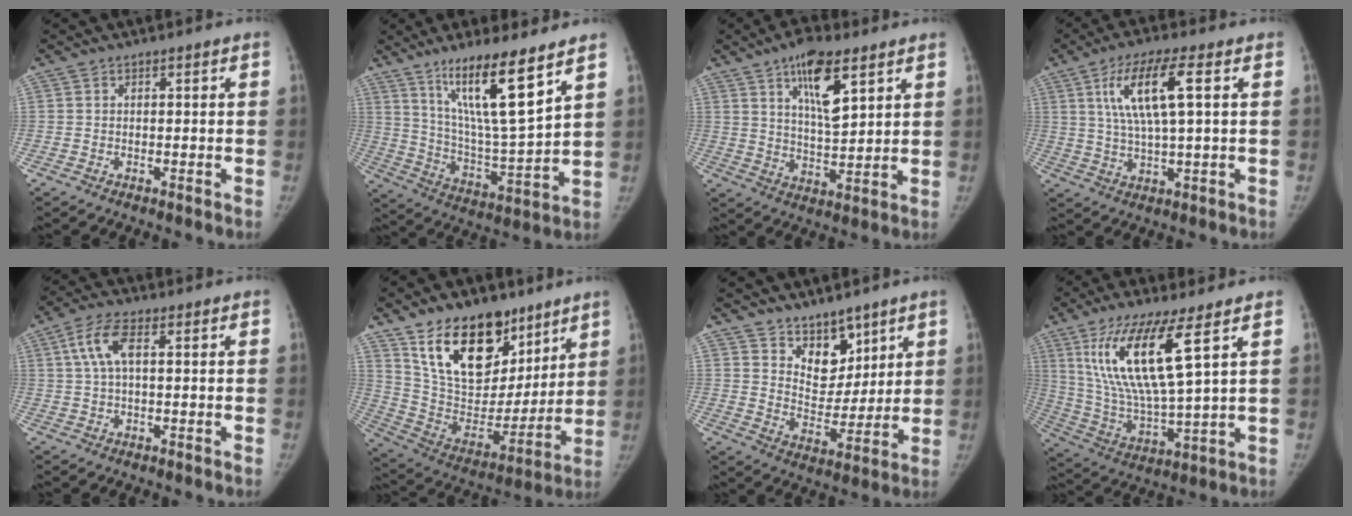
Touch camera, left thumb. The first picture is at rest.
{"total": 16.6, "force": [10.3, 1.8, 12.9], "torque": [-0.220, -0.070, 0.193]}
{"total": 13.6, "force": [6.9, 4.5, 10.9], "torque": [-0.166, -0.034, 0.122]}
{"total": 10.9, "force": [3.2, 2.2, 10.2], "torque": [-0.213, 0.001, 0.062]}
{"total": 6.1, "force": [1.5, 2.5, 5.3], "torque": [-0.120, 0.019, 0.029]}
{"total": 22.4, "force": [13.9, 13.0, 11.9], "torque": [-0.153, -0.063, 0.251]}
{"total": 9.1, "force": [6.6, 5.4, 3.2], "torque": [-0.010, -0.052, 0.122]}
{"total": 16.9, "force": [7.6, 3.1, 14.8], "torque": [-0.301, -0.041, 0.154]}